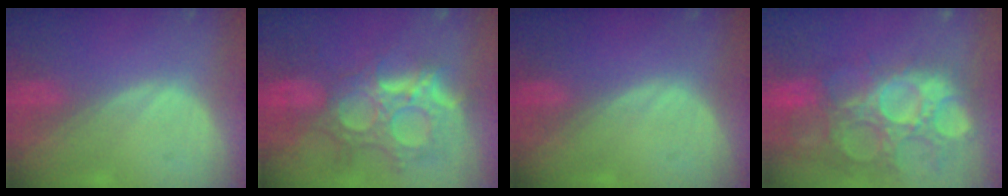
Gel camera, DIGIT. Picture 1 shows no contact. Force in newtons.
{"total": 12.0, "press": 10.7, "slide": 5.3}
{"total": 0.0}
{"total": 14.2, "press": 12.7, "slide": 6.4}